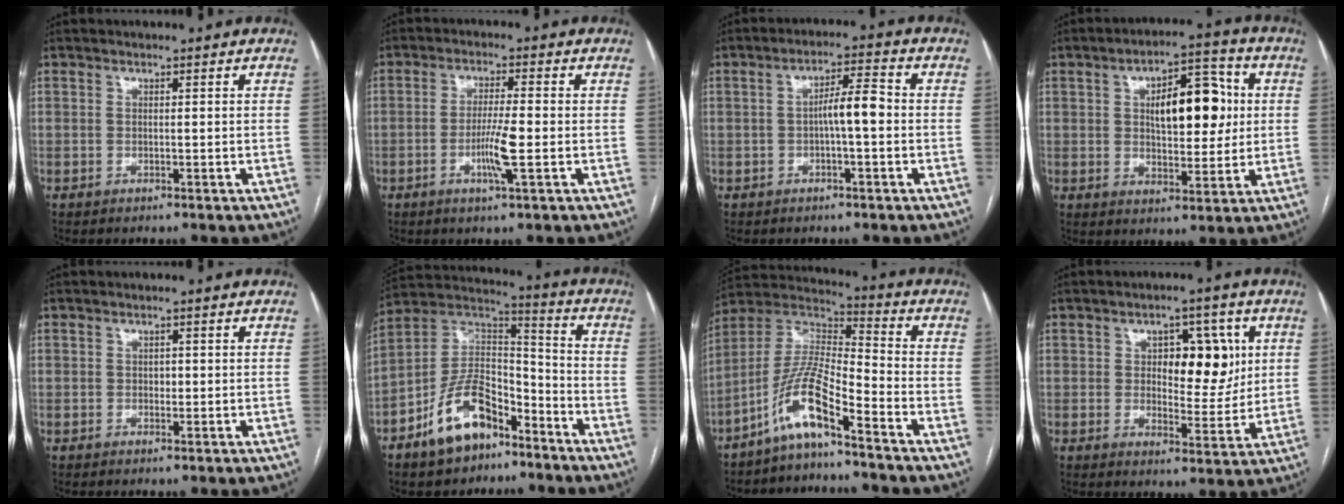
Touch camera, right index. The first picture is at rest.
{"total": 5.7, "force": [-1.5, -0.1, 5.5], "torque": [-0.106, -0.010, -0.028]}
{"total": 5.3, "force": [-0.5, 0.9, 5.2], "torque": [-0.089, 0.016, -0.009]}
{"total": 12.3, "force": [2.4, 5.6, 10.7], "torque": [-0.158, 0.023, 0.041]}
{"total": 1.1, "force": [0.0, 0.8, 0.7], "torque": [-0.009, 0.002, 0.001]}
{"total": 13.8, "force": [-8.5, 7.0, 8.4], "torque": [-0.162, 0.030, -0.153]}
{"total": 10.6, "force": [-6.8, 1.2, 8.0], "torque": [-0.177, 0.009, -0.140]}
{"total": 9.4, "force": [2.4, 4.7, 7.8], "torque": [-0.096, 0.013, 0.039]}